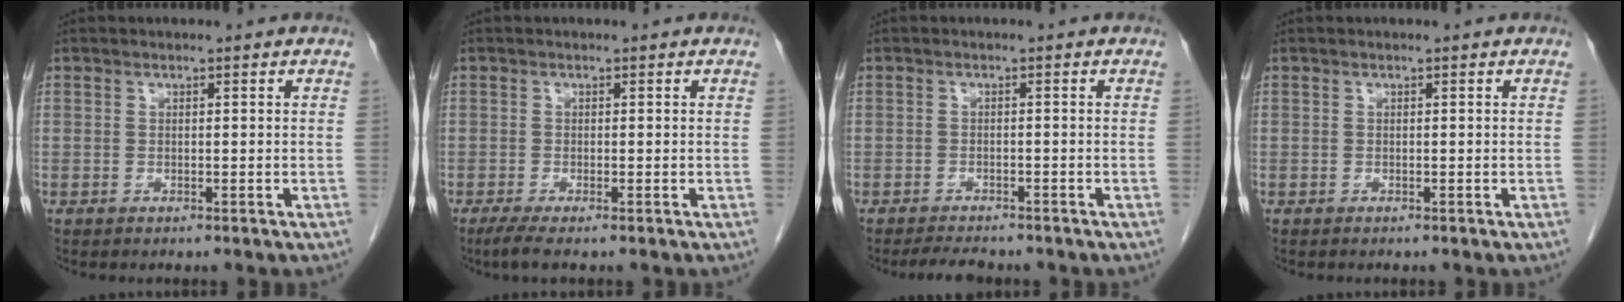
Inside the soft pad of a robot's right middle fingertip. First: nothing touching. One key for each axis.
{"total": 2.1, "fx": -1.4, "fy": 0.0, "fz": 1.6, "tx": -0.038, "ty": -0.010, "tz": -0.031}
{"total": 3.1, "fx": -2.8, "fy": 0.7, "fz": 0.9, "tx": -0.020, "ty": -0.008, "tz": -0.044}
{"total": 0.0}